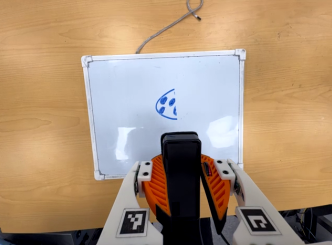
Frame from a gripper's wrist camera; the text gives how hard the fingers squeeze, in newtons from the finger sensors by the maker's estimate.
{"total": 10.5, "left": 10.0, "right": 11.0}